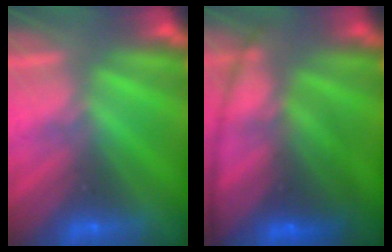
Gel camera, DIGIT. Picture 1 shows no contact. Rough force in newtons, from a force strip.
{"total": 7.5}